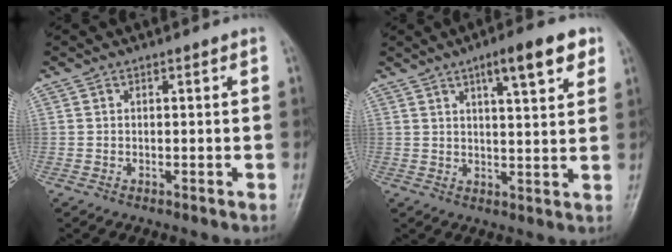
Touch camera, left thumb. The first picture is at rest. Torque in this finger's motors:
{"motor_torque": [0.22, 0.24, 0.23, -0.06, 0.13]}